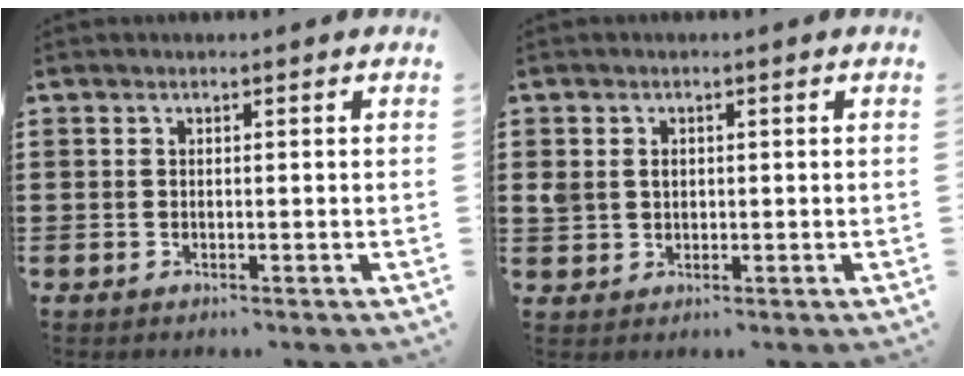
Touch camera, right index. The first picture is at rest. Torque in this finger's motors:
{"motor_torque": [-0.05, 0.22, 0.07, 0.02]}